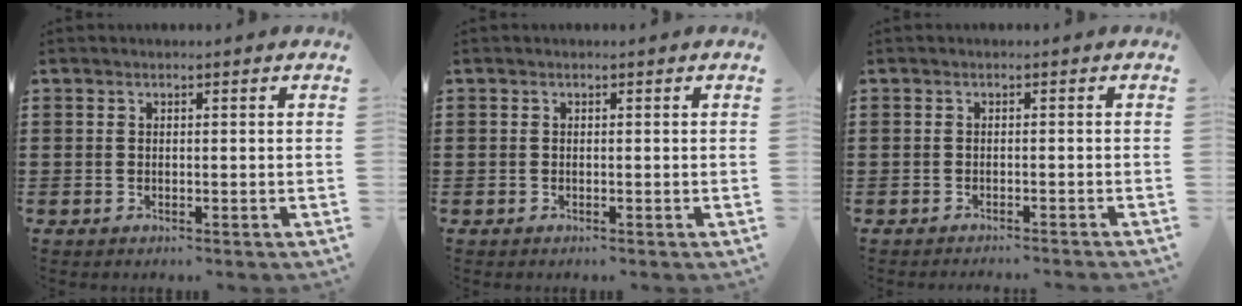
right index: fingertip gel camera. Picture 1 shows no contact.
{"total": 0.0}
{"total": 1.4, "force": [-1.4, -0.4, 0.2], "torque": [-0.006, -0.001, -0.027]}